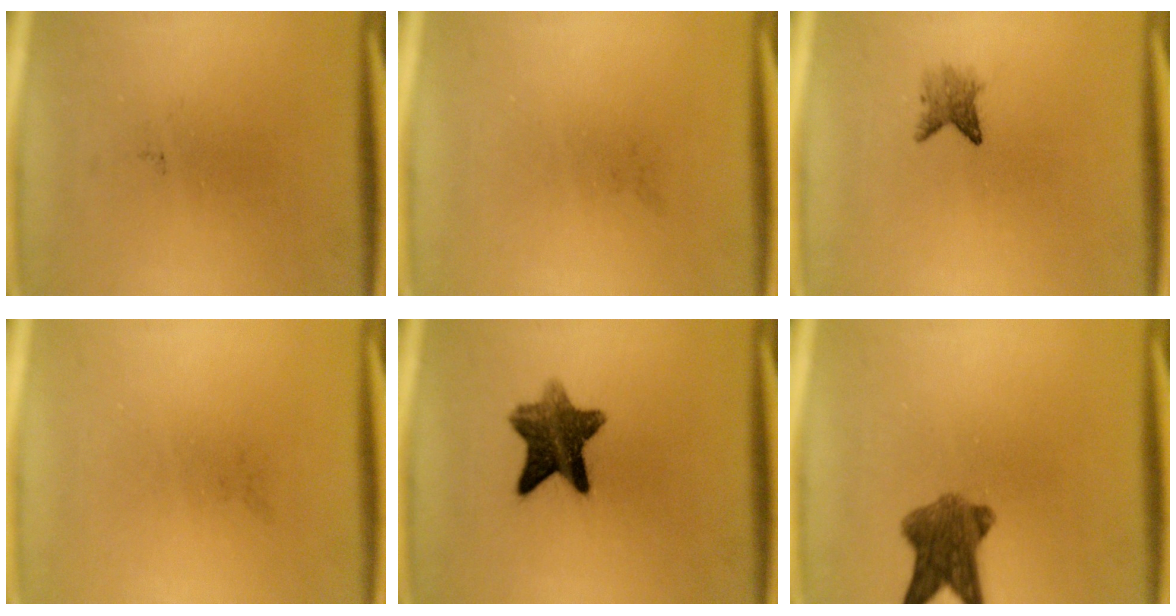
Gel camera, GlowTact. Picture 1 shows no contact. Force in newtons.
{"total": 0.0}
{"total": 2.2}
{"total": 0.0}
{"total": 8.9}
{"total": 7.3}